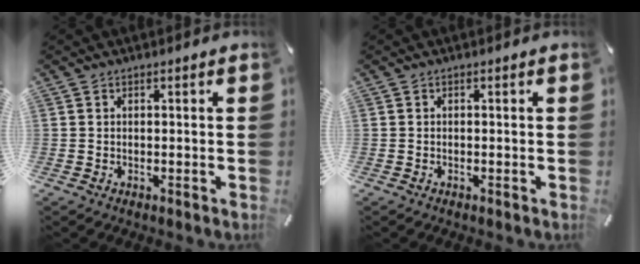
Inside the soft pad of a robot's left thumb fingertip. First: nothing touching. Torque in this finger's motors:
{"motor_torque": [0.01, 0.01, -0.01, -0.01, 0.00]}